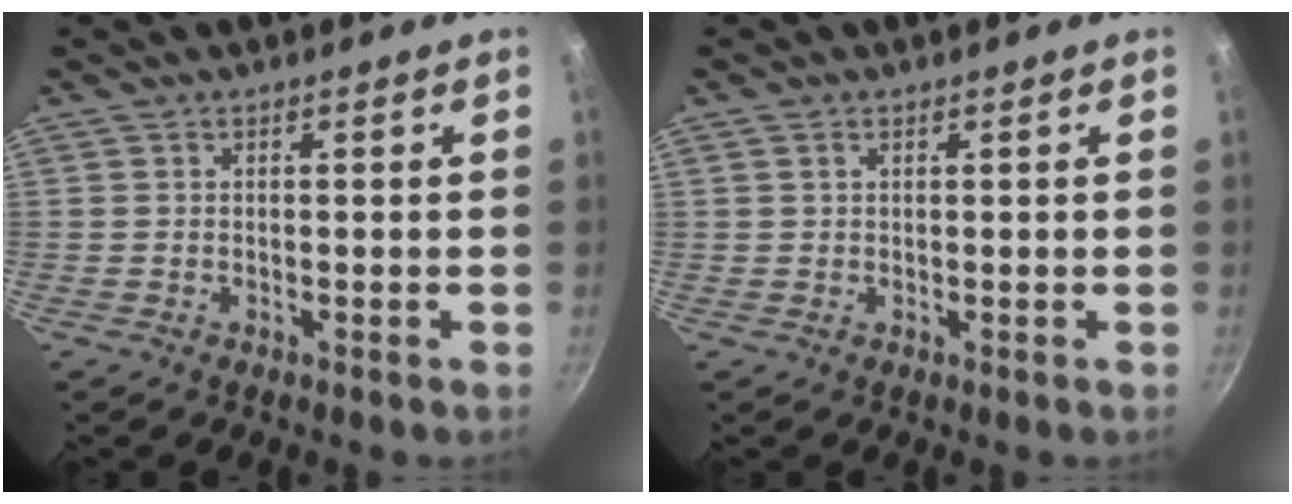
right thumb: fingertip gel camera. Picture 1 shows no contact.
{"total": 1.3, "force": [0.7, 0.8, 0.7], "torque": [-0.010, -0.001, 0.012]}